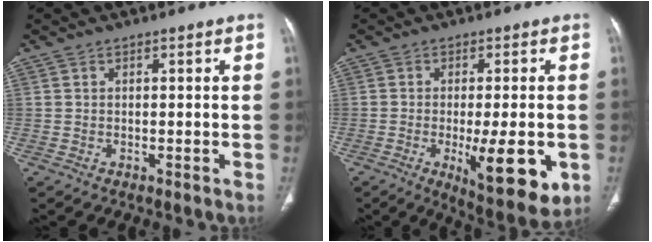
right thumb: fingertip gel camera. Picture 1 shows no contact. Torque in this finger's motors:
{"motor_torque": [1.49, 1.55, 0.65, -0.81, 0.28]}